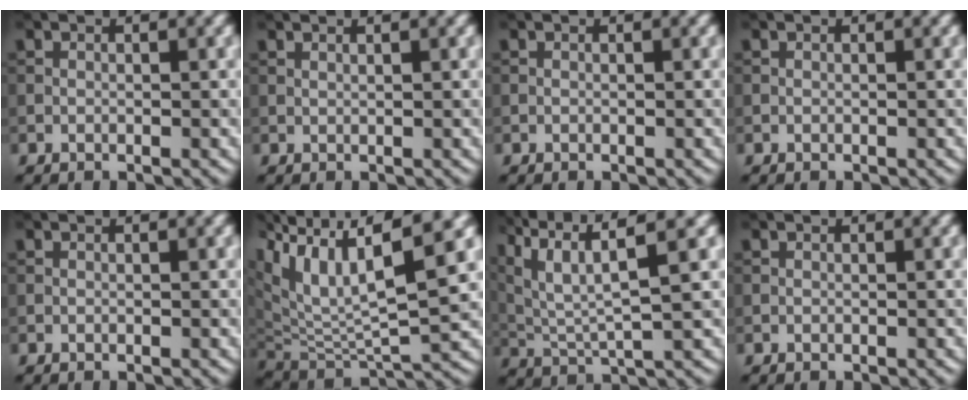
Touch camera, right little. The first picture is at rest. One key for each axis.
{"total": 0.9, "fx": 0.7, "fy": 0.2, "fz": 0.5, "tx": -0.005, "ty": -0.002, "tz": 0.003}
{"total": 0.0}
{"total": 0.0}
{"total": 0.0}
{"total": 11.3, "fx": 4.2, "fy": 4.4, "fz": 9.6, "tx": -0.192, "ty": 0.009, "tz": 0.079}
{"total": 8.9, "fx": 4.4, "fy": 2.5, "fz": 7.3, "tx": -0.160, "ty": 0.015, "tz": 0.085}
{"total": 0.0}